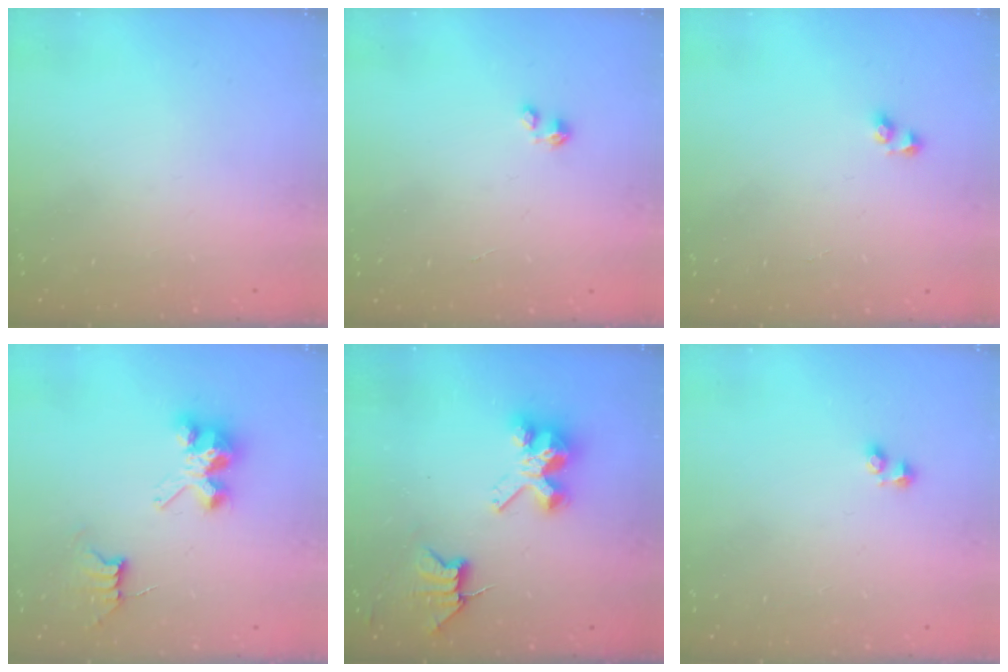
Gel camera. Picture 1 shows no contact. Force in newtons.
{"total": 0.0}
{"total": 2.7, "press": 2.6, "slide": 0.6}
{"total": 7.5, "press": 7.5, "slide": 0.6}
{"total": 8.0, "press": 8.0, "slide": 0.5}
{"total": 1.9, "press": 1.9, "slide": 0.5}